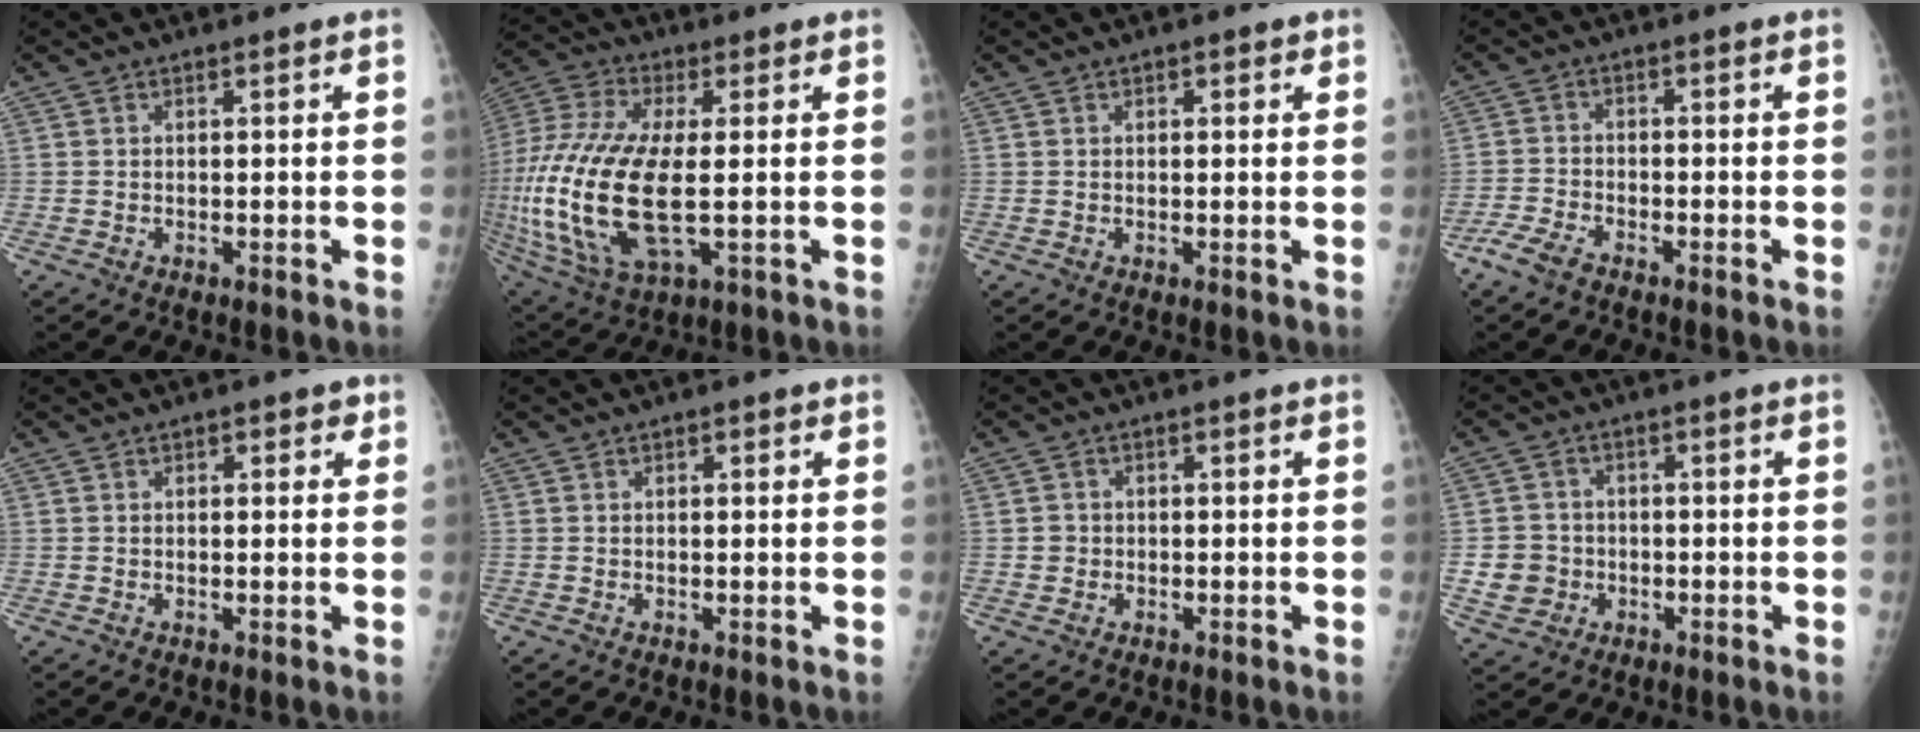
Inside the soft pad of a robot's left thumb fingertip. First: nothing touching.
{"total": 22.4, "force": [-1.6, 9.3, 20.4], "torque": [-0.475, -0.014, -0.020]}
{"total": 1.9, "force": [1.0, 1.0, 1.2], "torque": [-0.009, -0.001, 0.010]}
{"total": 4.4, "force": [-3.6, 1.6, 2.0], "torque": [-0.055, 0.007, -0.073]}
{"total": 2.8, "force": [1.3, 1.6, 1.8], "torque": [-0.005, -0.001, 0.014]}
{"total": 1.4, "force": [0.7, 0.7, 1.0], "torque": [-0.008, 0.001, 0.007]}
{"total": 1.7, "force": [-0.4, 1.7, 0.0], "torque": [0.007, 0.005, -0.006]}
{"total": 5.6, "force": [-1.4, 5.3, 1.1], "torque": [-0.003, 0.008, -0.022]}